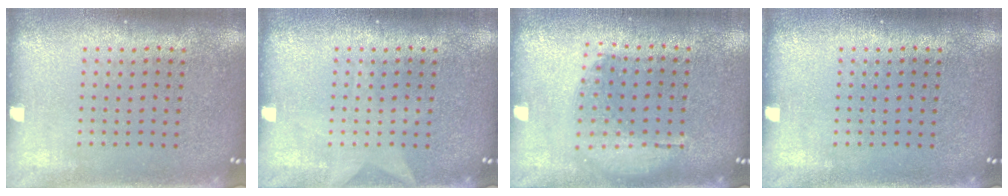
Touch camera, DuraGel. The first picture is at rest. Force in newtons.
{"total": 0.8, "press": 0.8, "slide": 0.1}
{"total": 1.3, "press": 1.1, "slide": 0.5}
{"total": 0.0}